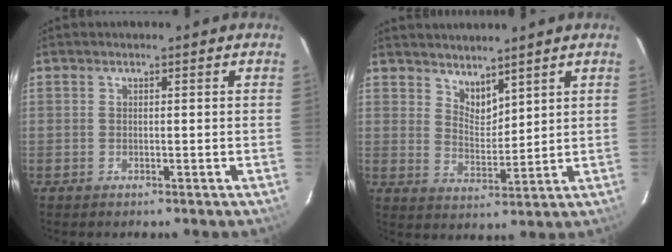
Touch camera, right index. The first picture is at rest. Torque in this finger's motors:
{"motor_torque": [-0.08, 0.14, 0.00, 0.00]}